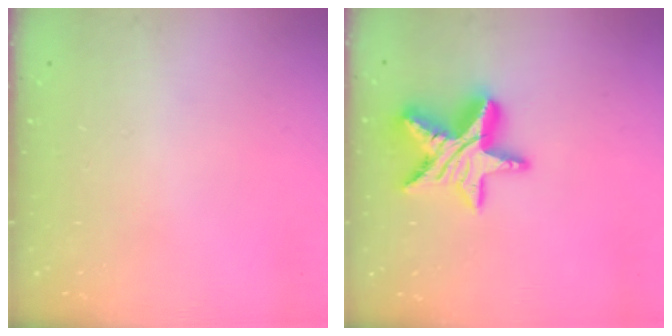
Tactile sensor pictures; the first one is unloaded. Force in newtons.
{"total": 15.4, "press": 15.3, "slide": 1.0}